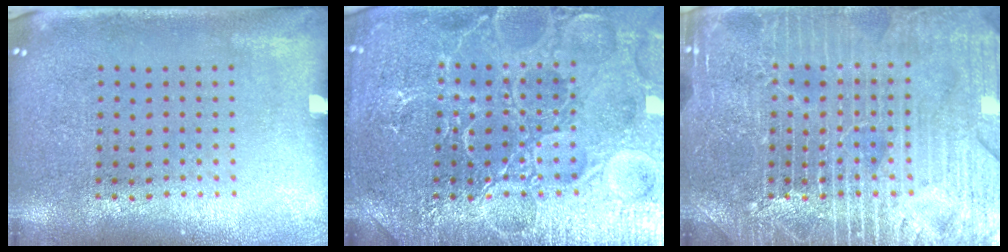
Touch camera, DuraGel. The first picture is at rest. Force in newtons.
{"total": 7.5, "press": 7.5, "slide": 1.0}
{"total": 5.4, "press": 5.3, "slide": 0.6}